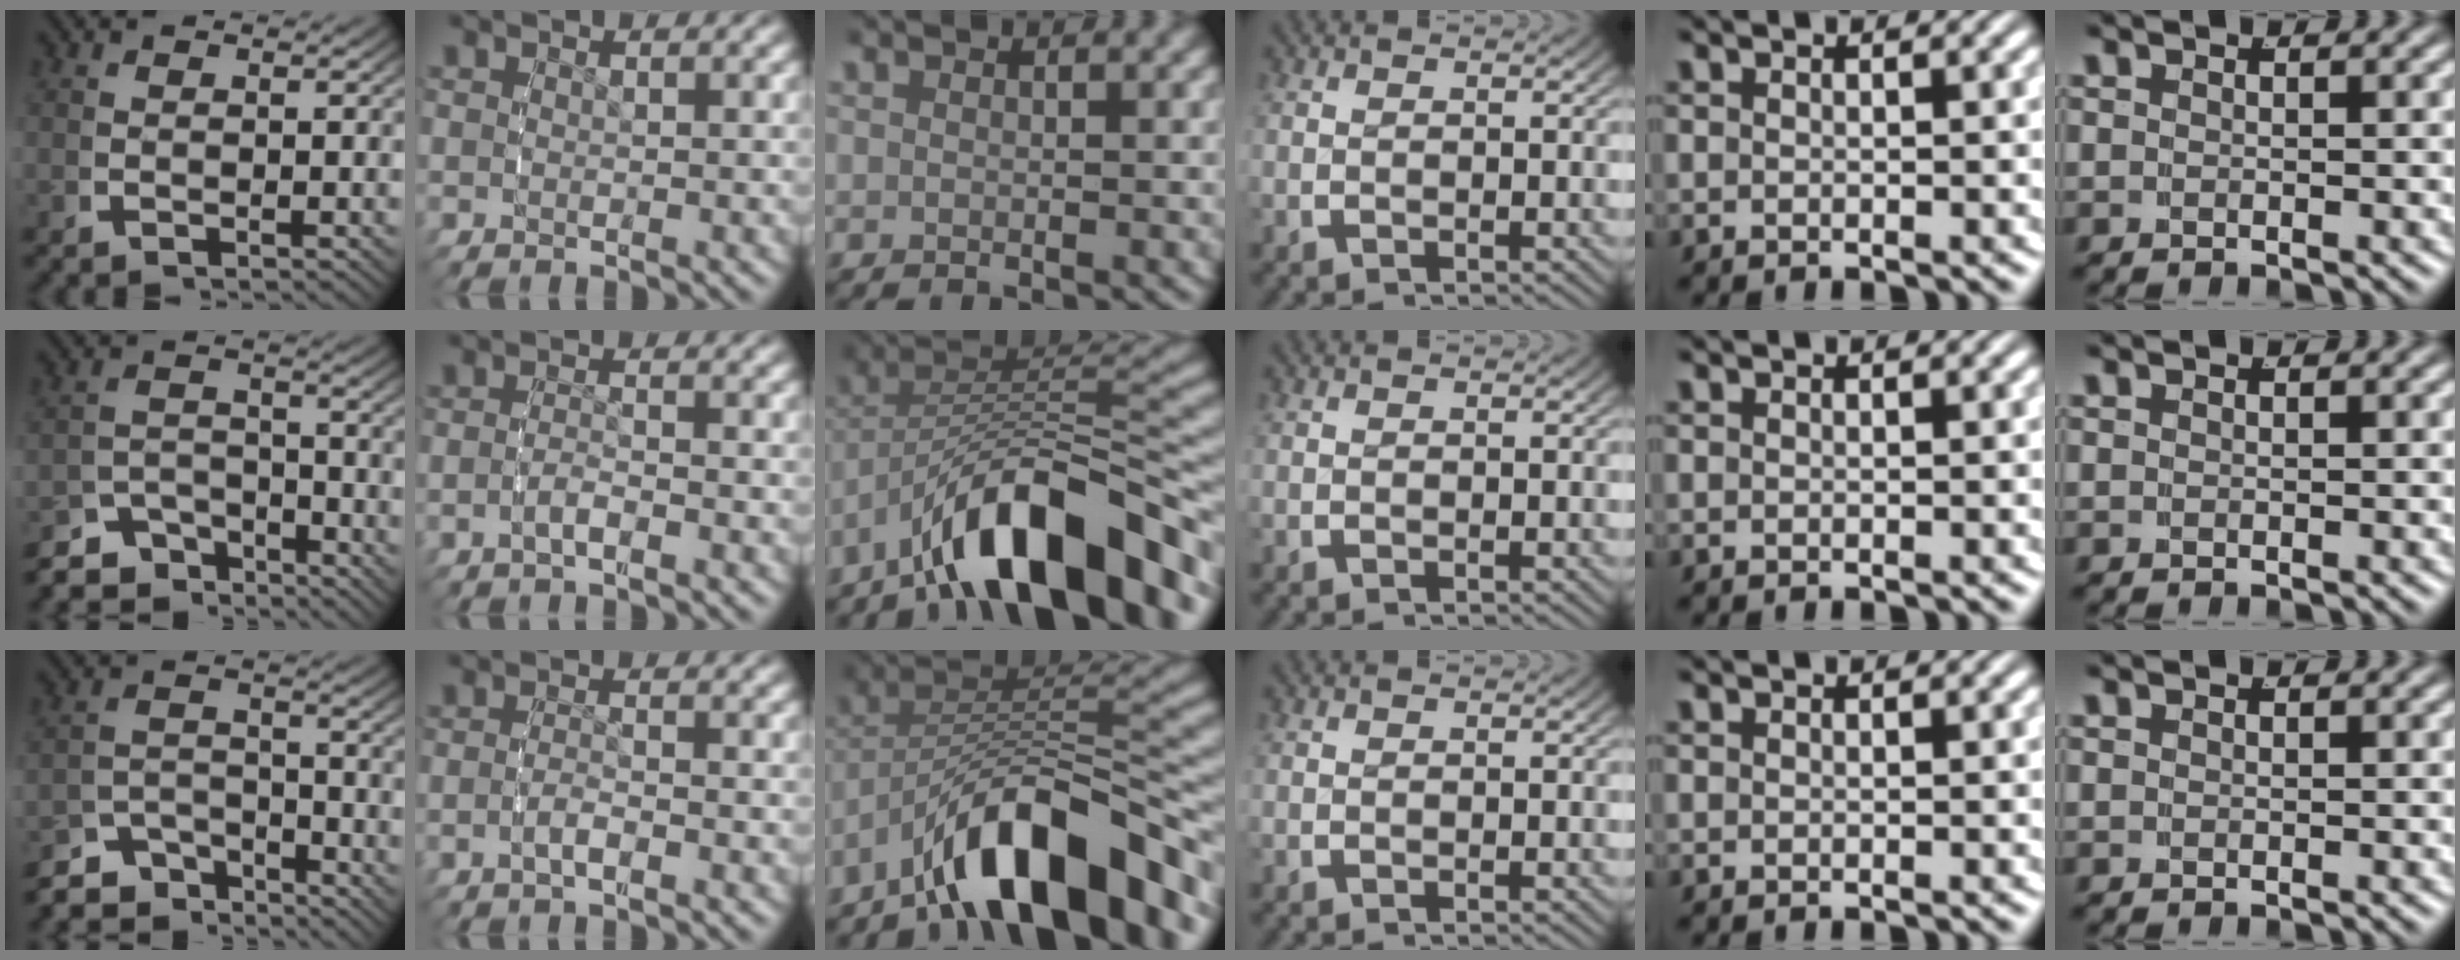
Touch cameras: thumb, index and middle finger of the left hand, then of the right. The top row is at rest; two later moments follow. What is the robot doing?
{"motion": "grasp_and_lifting", "object": "small bumper sticker"}